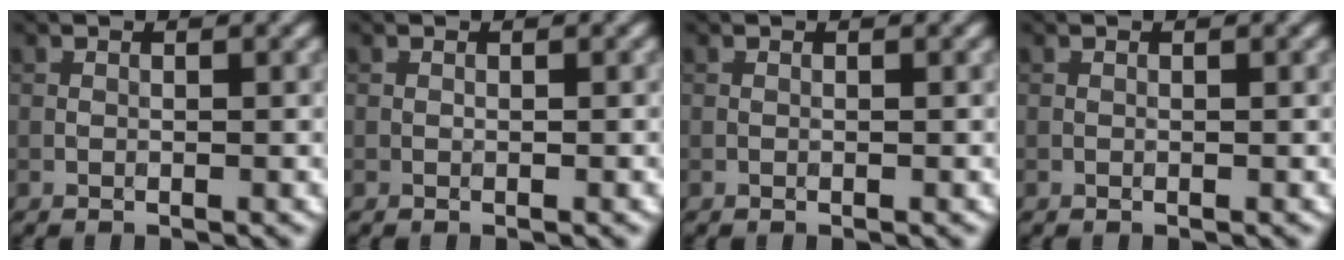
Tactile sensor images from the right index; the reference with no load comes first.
{"total": 0.0}
{"total": 0.0}
{"total": 0.0}